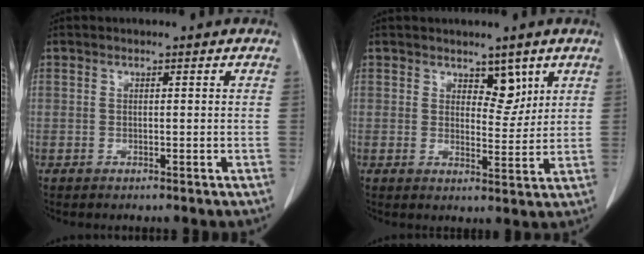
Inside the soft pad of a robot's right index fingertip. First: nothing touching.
{"total": 4.2, "force": [2.7, 2.1, 2.5], "torque": [-0.024, -0.006, 0.041]}